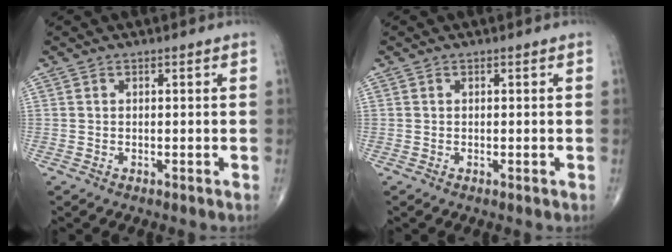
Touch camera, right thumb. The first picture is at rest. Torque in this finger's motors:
{"motor_torque": [0.02, 0.00, -0.19, -0.19, 0.02]}